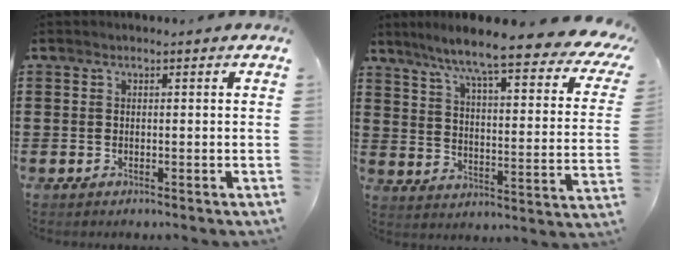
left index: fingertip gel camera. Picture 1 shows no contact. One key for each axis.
{"total": 9.3, "fx": 7.3, "fy": -0.1, "fz": 5.8, "tx": -0.128, "ty": -0.054, "tz": 0.113}